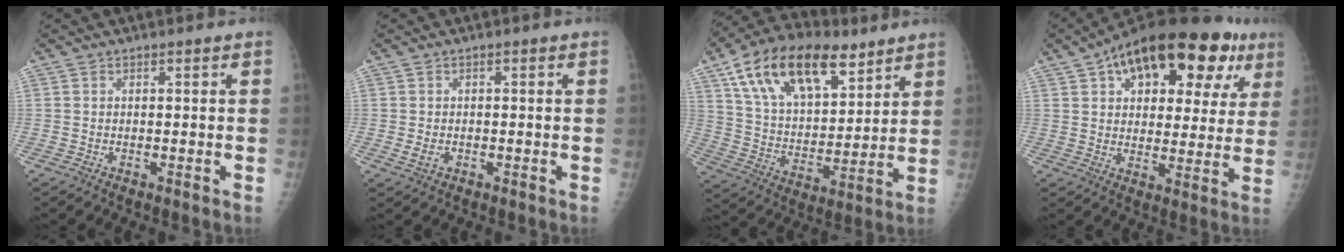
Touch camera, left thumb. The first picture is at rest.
{"total": 2.2, "force": [-0.6, 1.6, 1.4], "torque": [-0.024, -0.001, -0.007]}
{"total": 22.8, "force": [12.9, 11.6, 14.9], "torque": [-0.235, -0.027, 0.230]}
{"total": 24.7, "force": [11.8, 12.5, 17.8], "torque": [-0.227, 0.014, 0.168]}